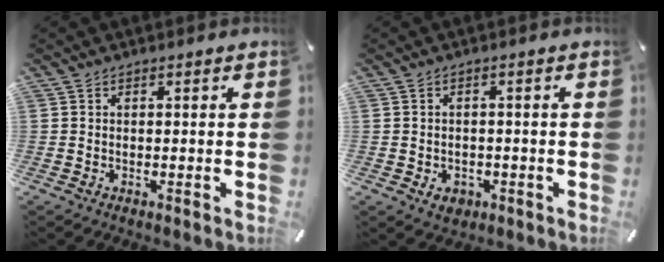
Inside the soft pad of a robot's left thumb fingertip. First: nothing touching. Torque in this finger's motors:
{"motor_torque": [0.17, 0.21, 0.01, 0.02, 0.00]}